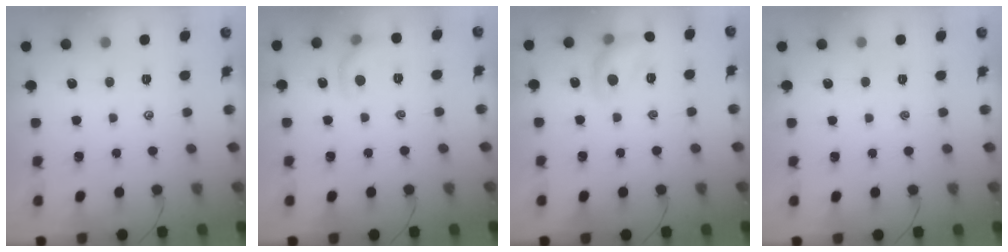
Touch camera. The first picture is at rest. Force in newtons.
{"total": 7.4, "press": 7.3, "slide": 1.0}
{"total": 10.7, "press": 10.7, "slide": 0.5}
{"total": 0.0}